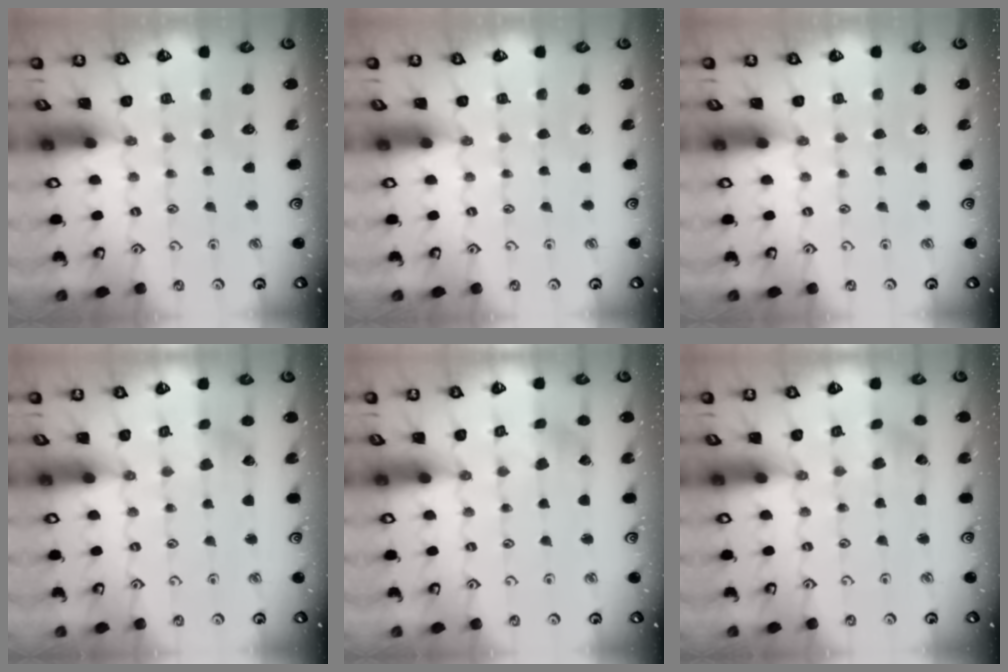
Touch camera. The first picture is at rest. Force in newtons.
{"total": 0.0}
{"total": 0.0}
{"total": 1.9, "press": 1.9, "slide": 0.2}
{"total": 1.0, "press": 1.0, "slide": 0.1}
{"total": 2.4, "press": 2.3, "slide": 0.4}